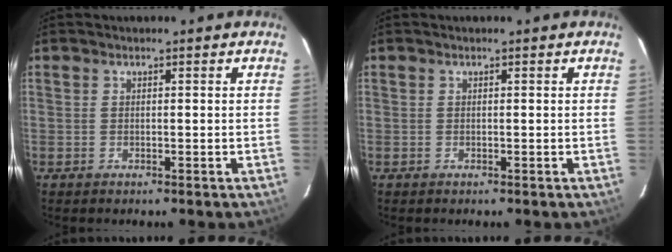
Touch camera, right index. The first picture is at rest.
{"total": 0.0}